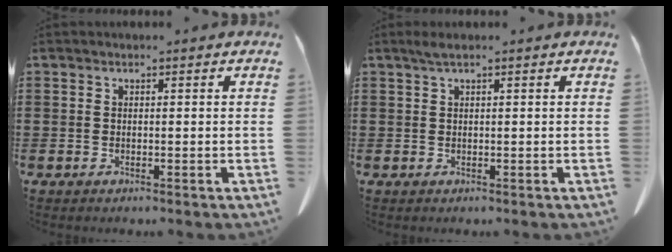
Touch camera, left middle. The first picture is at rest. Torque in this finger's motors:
{"motor_torque": [0.38, -0.11, 0.00, 0.02]}